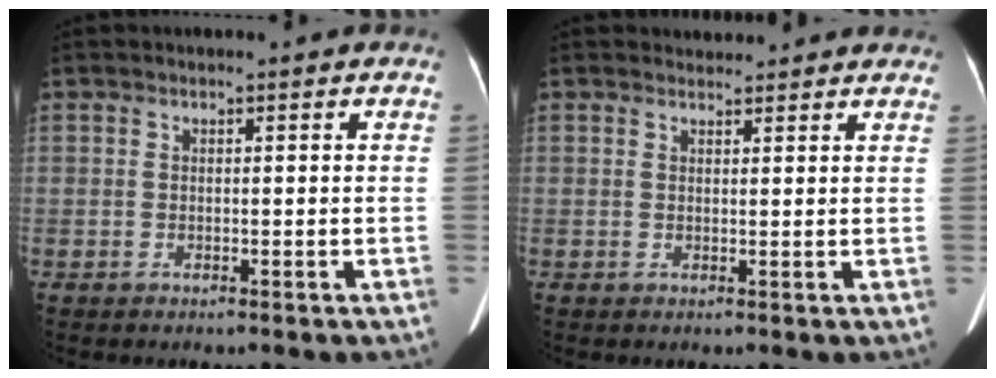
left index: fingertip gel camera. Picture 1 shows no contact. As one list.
[{"total": 3.3, "force": [3.2, 0.9, 0.1], "torque": [-0.003, 0.017, 0.034]}]